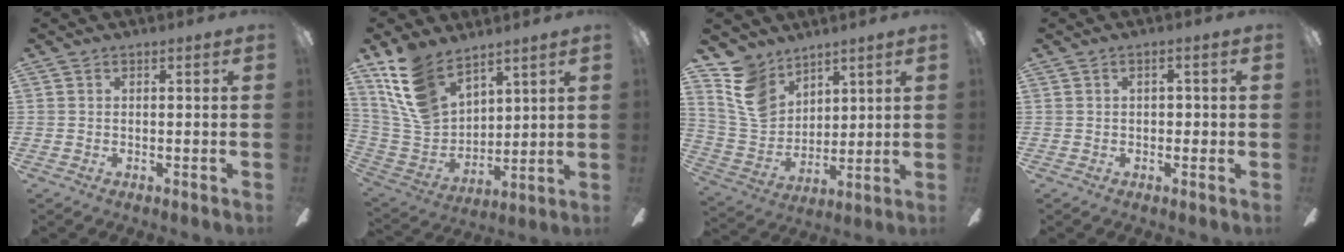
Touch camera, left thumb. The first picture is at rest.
{"total": 15.7, "force": [11.0, 8.6, 7.1], "torque": [-0.186, -0.050, 0.216]}
{"total": 12.2, "force": [8.2, 8.1, 3.9], "torque": [-0.100, -0.036, 0.169]}
{"total": 2.1, "force": [0.2, 1.2, 1.7], "torque": [-0.027, 0.006, -0.001]}